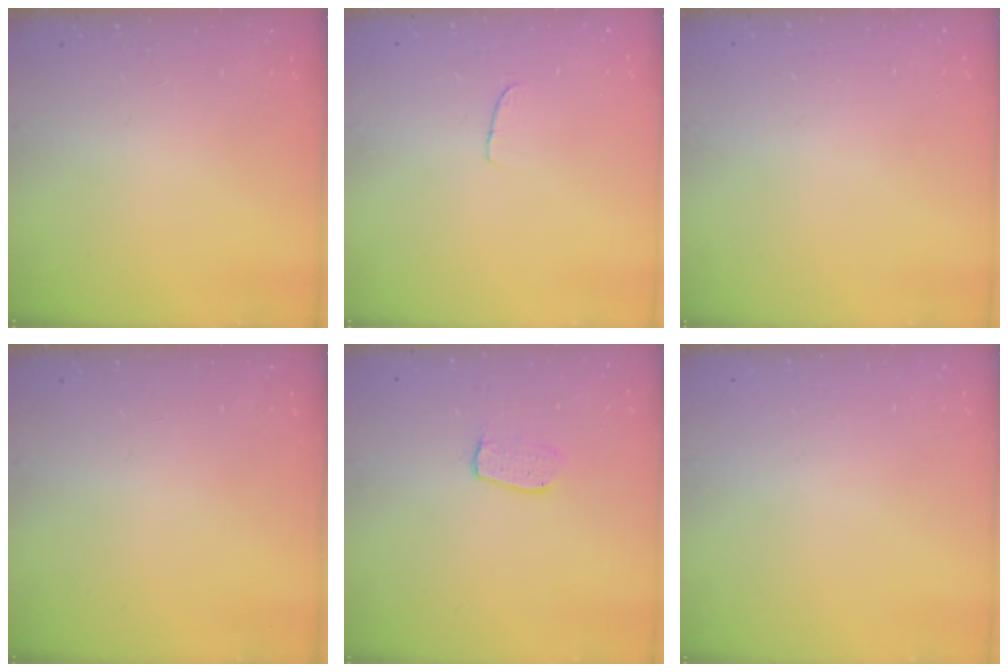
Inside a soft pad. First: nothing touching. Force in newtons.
{"total": 2.5, "press": 2.5, "slide": 0.1}
{"total": 0.0}
{"total": 0.0}
{"total": 6.7, "press": 6.7, "slide": 0.5}
{"total": 0.0}